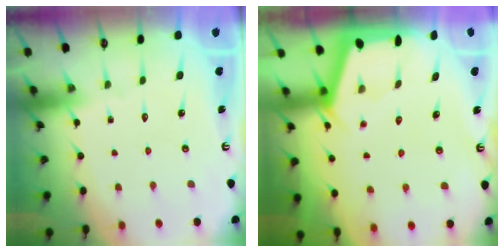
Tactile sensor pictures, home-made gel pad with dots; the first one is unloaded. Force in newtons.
{"total": 2.3, "press": 2.3, "slide": 0.3}